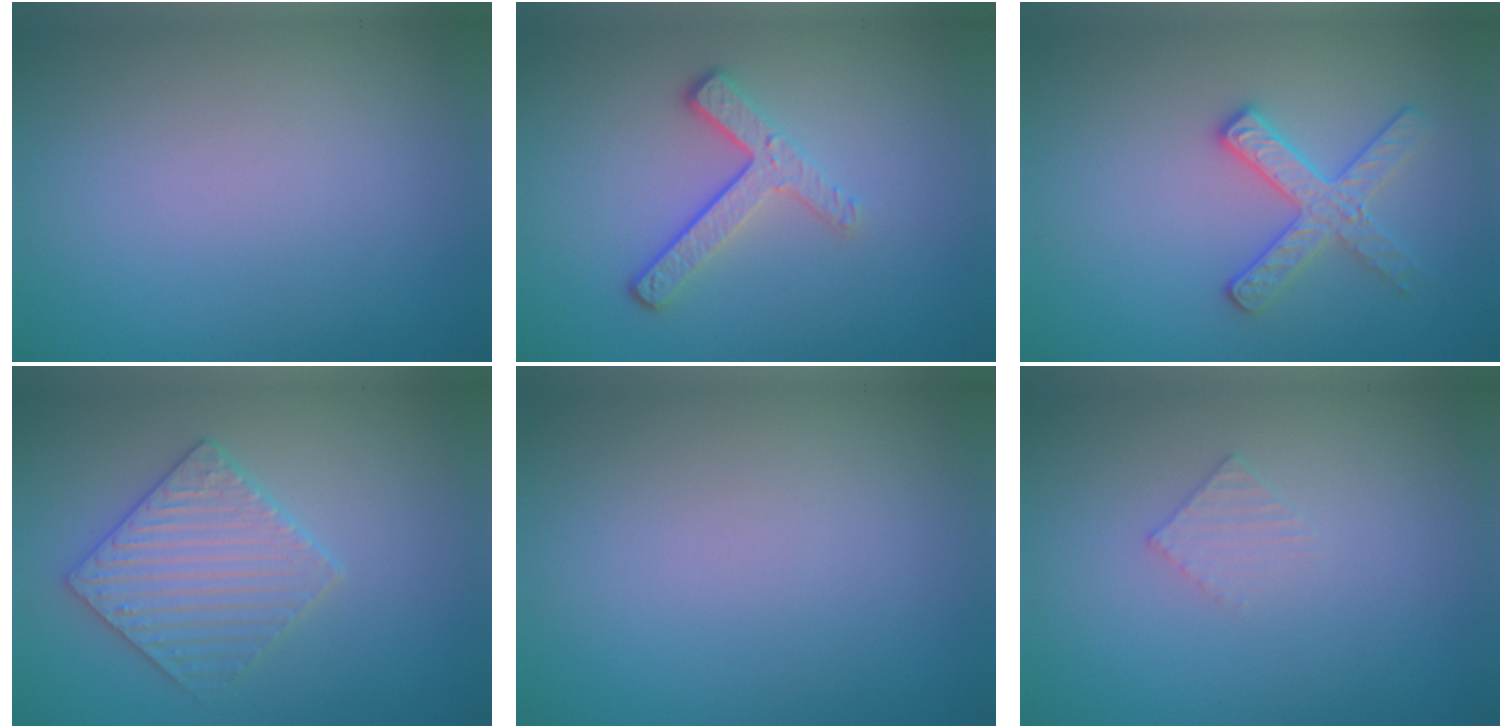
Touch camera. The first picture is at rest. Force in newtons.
{"total": 3.4, "press": 2.5, "slide": 2.3}
{"total": 2.8, "press": 2.7, "slide": 0.6}
{"total": 3.6, "press": 3.5, "slide": 1.1}
{"total": 0.0}
{"total": 1.1, "press": 1.1, "slide": 0.0}